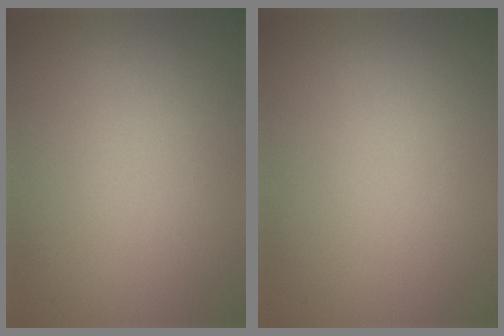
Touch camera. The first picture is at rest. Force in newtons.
{"total": 0.0}